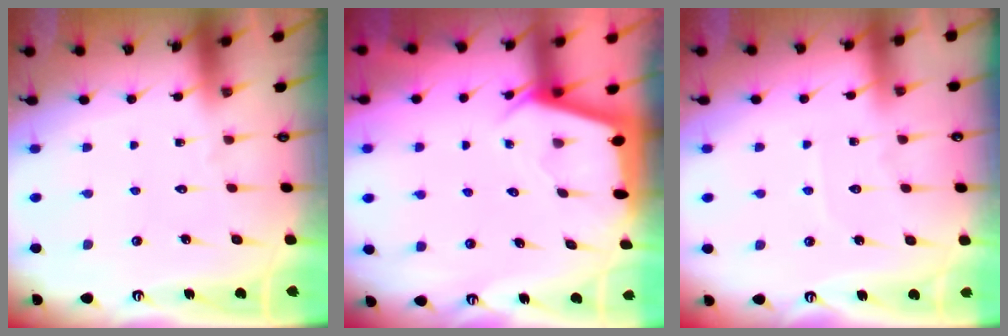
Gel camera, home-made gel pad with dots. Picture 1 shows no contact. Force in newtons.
{"total": 2.3, "press": 2.3, "slide": 0.3}
{"total": 2.9, "press": 2.9, "slide": 0.4}